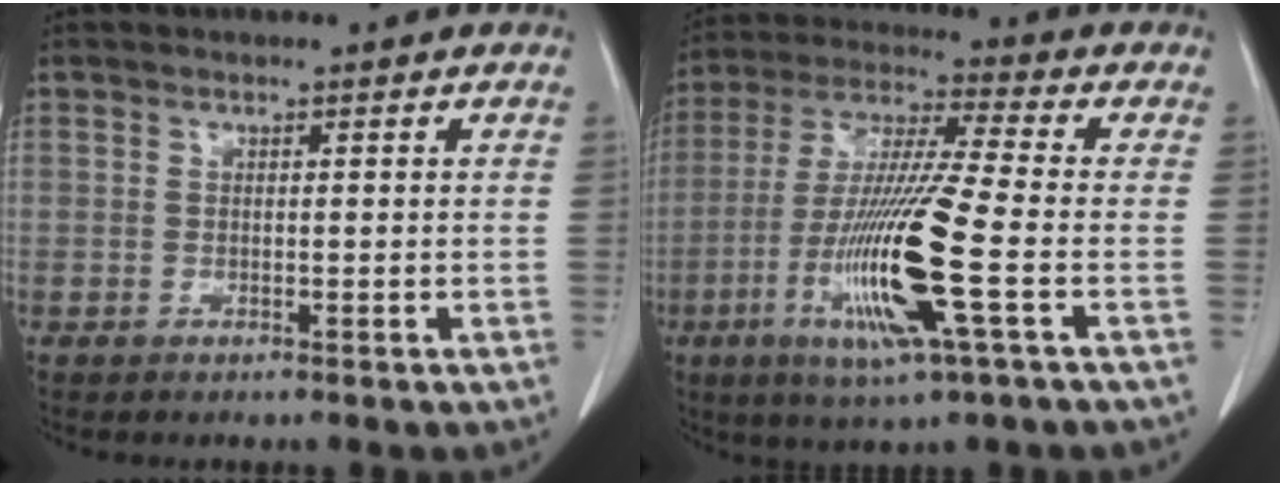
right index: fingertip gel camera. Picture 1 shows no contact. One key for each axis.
{"total": 16.6, "fx": -4.9, "fy": 0.0, "fz": 15.9, "tx": -0.329, "ty": -0.022, "tz": -0.095}